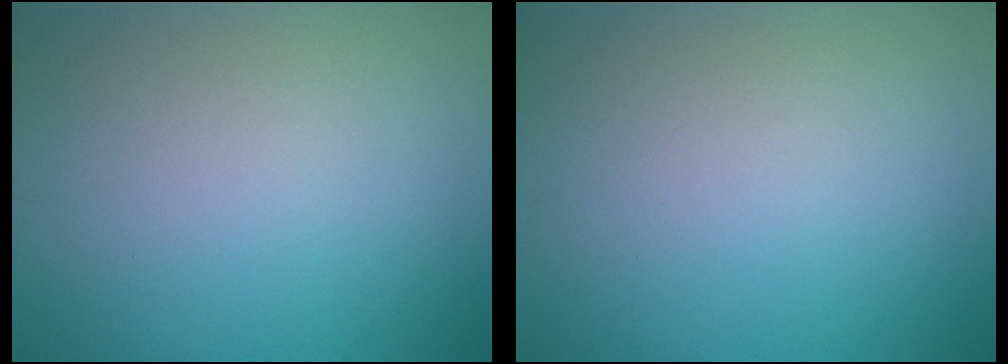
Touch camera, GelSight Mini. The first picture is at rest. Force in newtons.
{"total": 0.0}